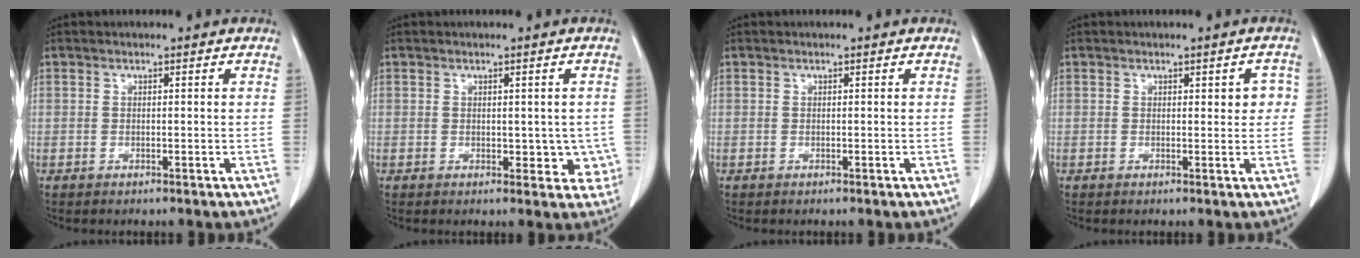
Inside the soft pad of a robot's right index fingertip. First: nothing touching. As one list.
[{"total": 3.9, "force": [-0.1, 2.7, 2.8], "torque": [-0.012, 0.005, 0.005]}, {"total": 0.0}, {"total": 2.6, "force": [0.5, 1.3, 2.2], "torque": [-0.015, 0.008, 0.006]}]